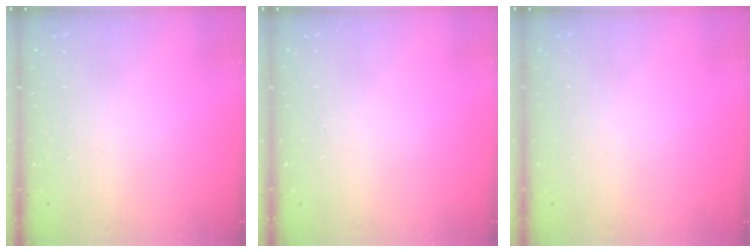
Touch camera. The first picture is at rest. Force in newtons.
{"total": 0.0}
{"total": 0.0}